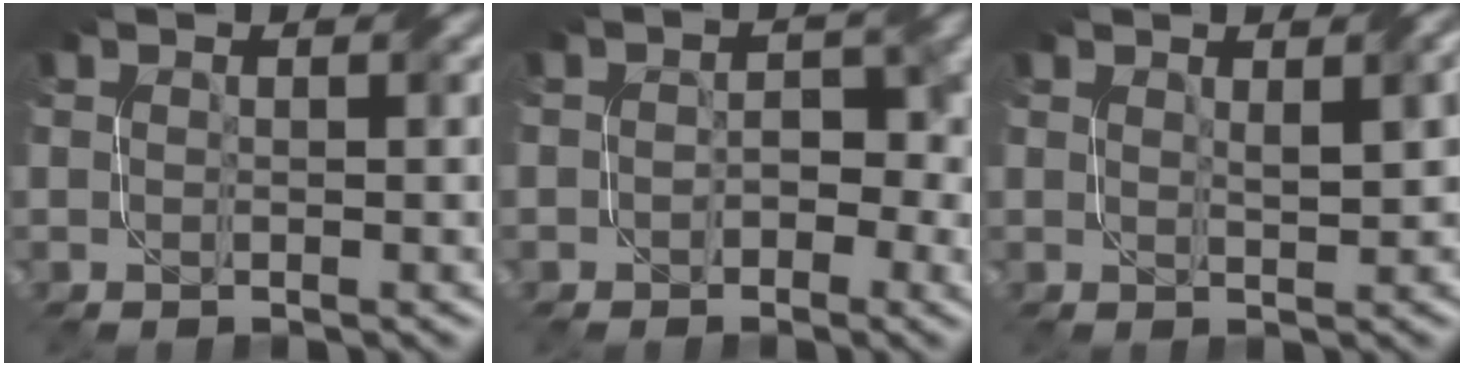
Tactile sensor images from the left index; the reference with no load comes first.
{"total": 3.2, "force": [-0.7, 2.4, 2.0], "torque": [-0.011, 0.000, -0.004]}
{"total": 2.2, "force": [1.0, 0.6, 1.9], "torque": [-0.023, 0.008, 0.026]}